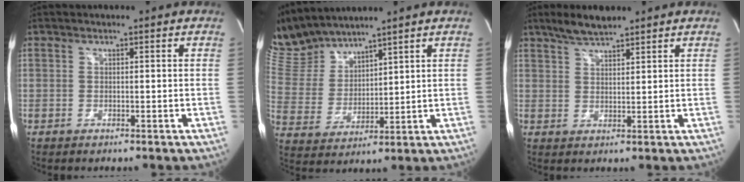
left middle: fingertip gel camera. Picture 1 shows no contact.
{"total": 9.9, "force": [9.7, 1.3, 1.8], "torque": [-0.066, 0.017, 0.216]}
{"total": 5.1, "force": [4.3, 1.0, 2.6], "torque": [-0.059, 0.009, 0.082]}